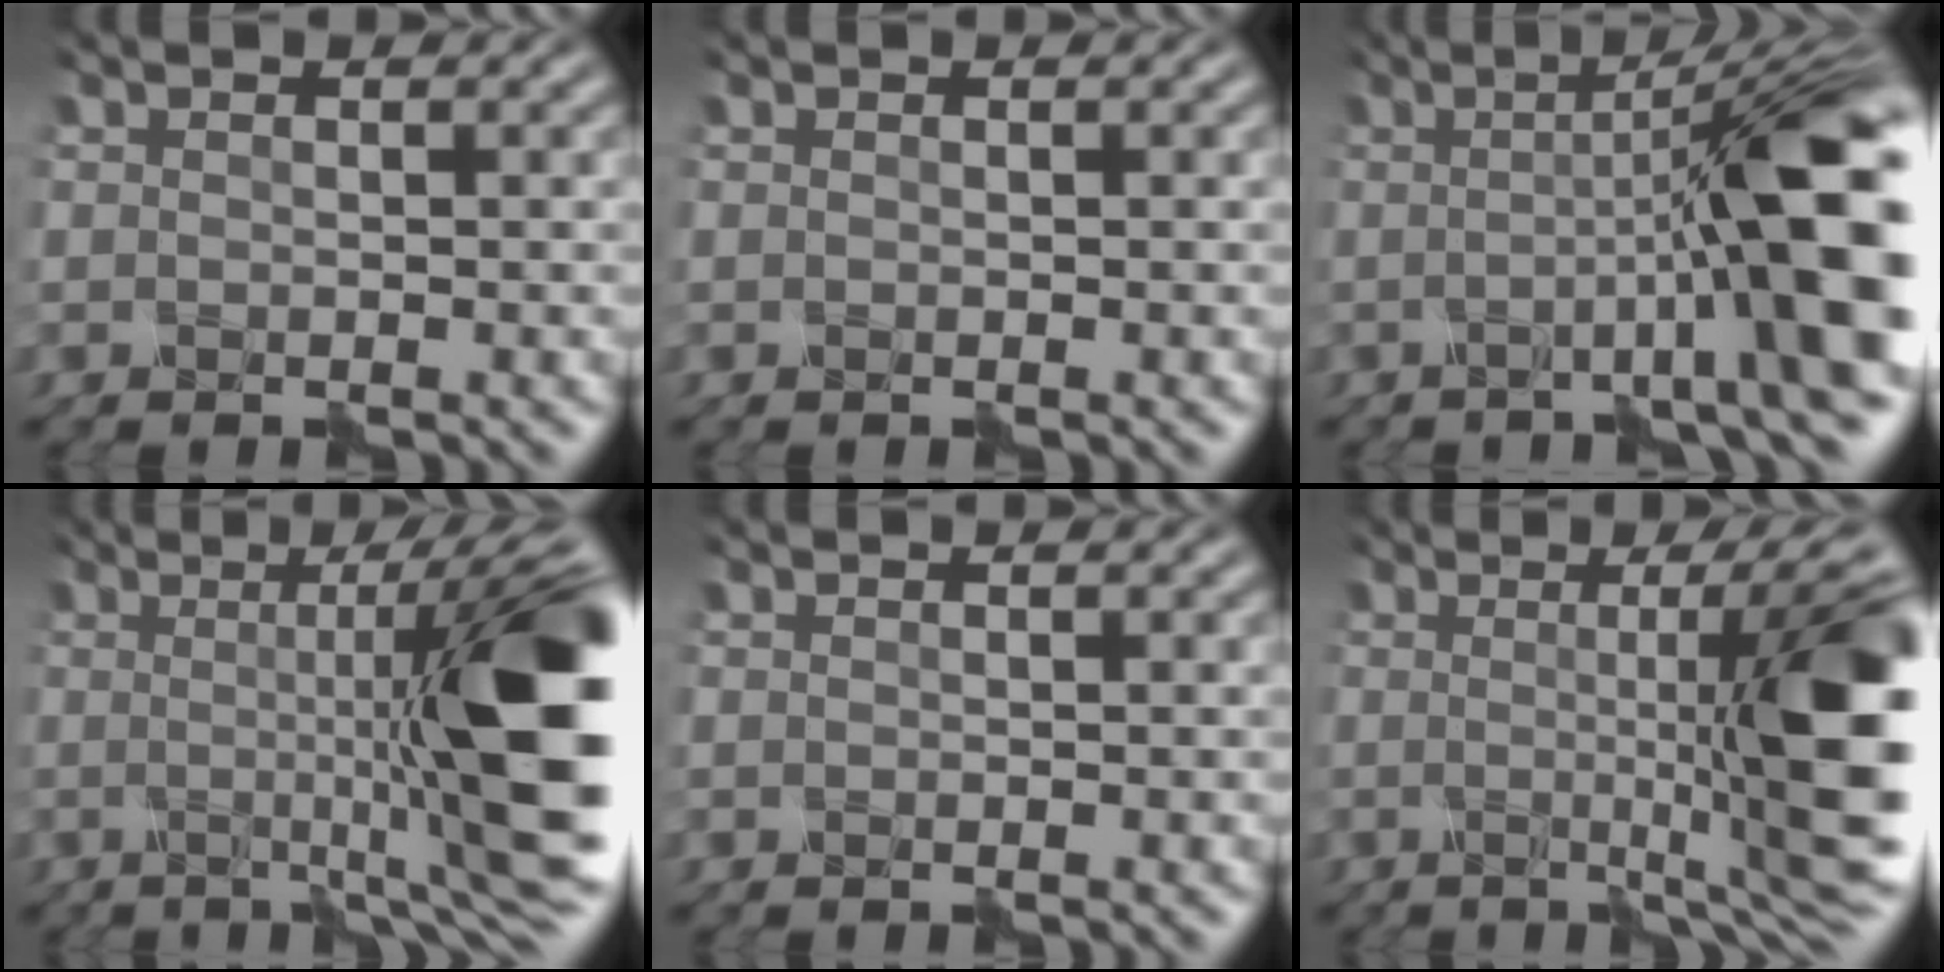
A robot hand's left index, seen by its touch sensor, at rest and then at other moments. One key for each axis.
{"total": 0.0}
{"total": 12.7, "fx": -0.9, "fy": 2.3, "fz": 12.5, "tx": -0.143, "ty": 0.009, "tz": -0.023}
{"total": 14.4, "fx": 0.1, "fy": 3.1, "fz": 14.0, "tx": -0.153, "ty": -0.006, "tz": 0.006}
{"total": 0.0}
{"total": 12.4, "fx": 0.0, "fy": 2.5, "fz": 12.2, "tx": -0.134, "ty": -0.006, "tz": 0.000}